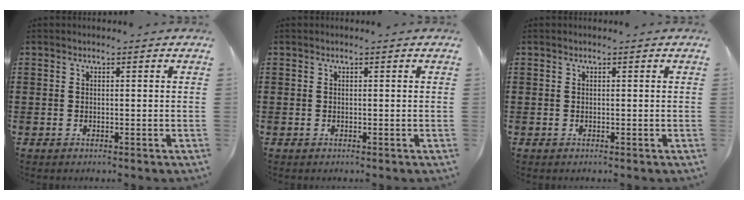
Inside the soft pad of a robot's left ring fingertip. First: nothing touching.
{"total": 0.0}
{"total": 0.0}